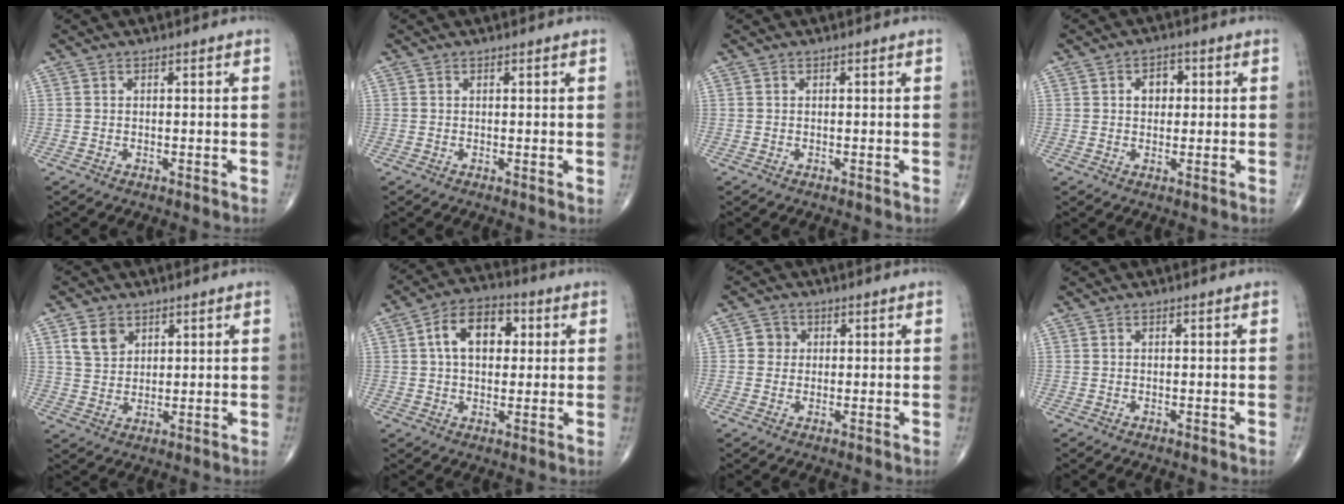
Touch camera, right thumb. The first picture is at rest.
{"total": 0.6, "force": [0.2, 0.2, 0.5], "torque": [-0.010, -0.003, 0.002]}
{"total": 0.0}
{"total": 4.0, "force": [0.8, 3.1, 2.5], "torque": [-0.017, 0.007, 0.008]}
{"total": 5.6, "force": [2.7, 4.1, 2.6], "torque": [-0.033, -0.012, 0.055]}
{"total": 10.7, "force": [2.3, 6.9, 7.9], "torque": [-0.109, 0.018, 0.030]}
{"total": 3.0, "force": [0.4, 2.9, 0.8], "torque": [0.008, 0.004, 0.001]}
{"total": 0.0}